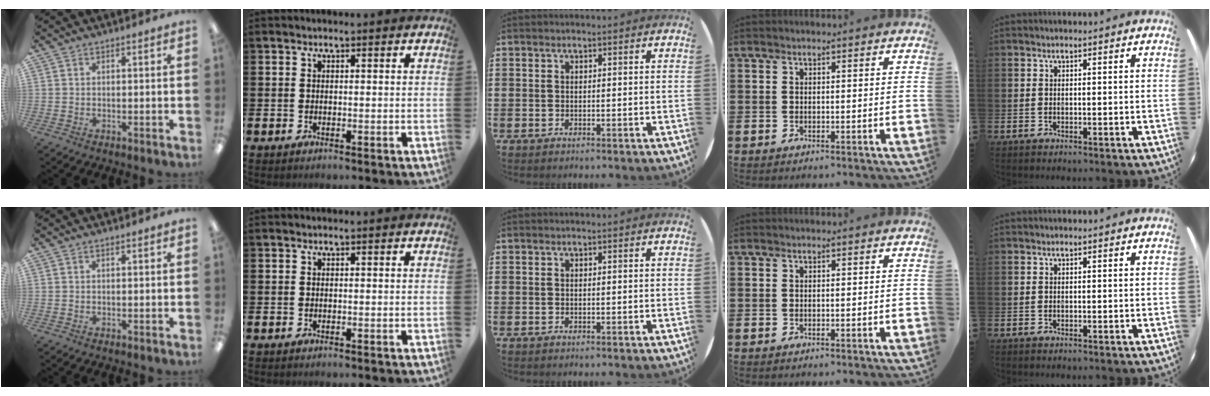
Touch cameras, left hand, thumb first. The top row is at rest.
{}